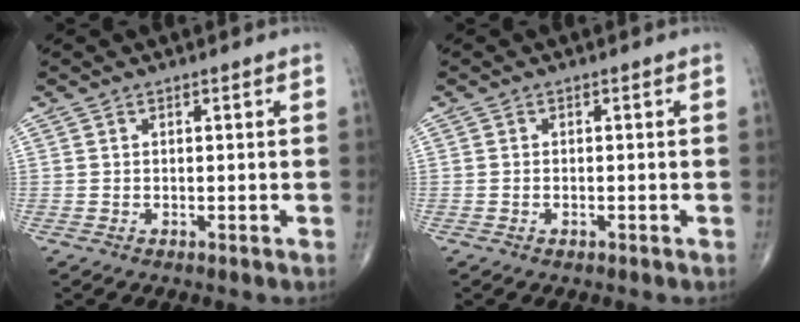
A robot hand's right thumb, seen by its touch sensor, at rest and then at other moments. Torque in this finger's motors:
{"motor_torque": [-0.19, -0.24, 0.02, 0.15, 0.02]}